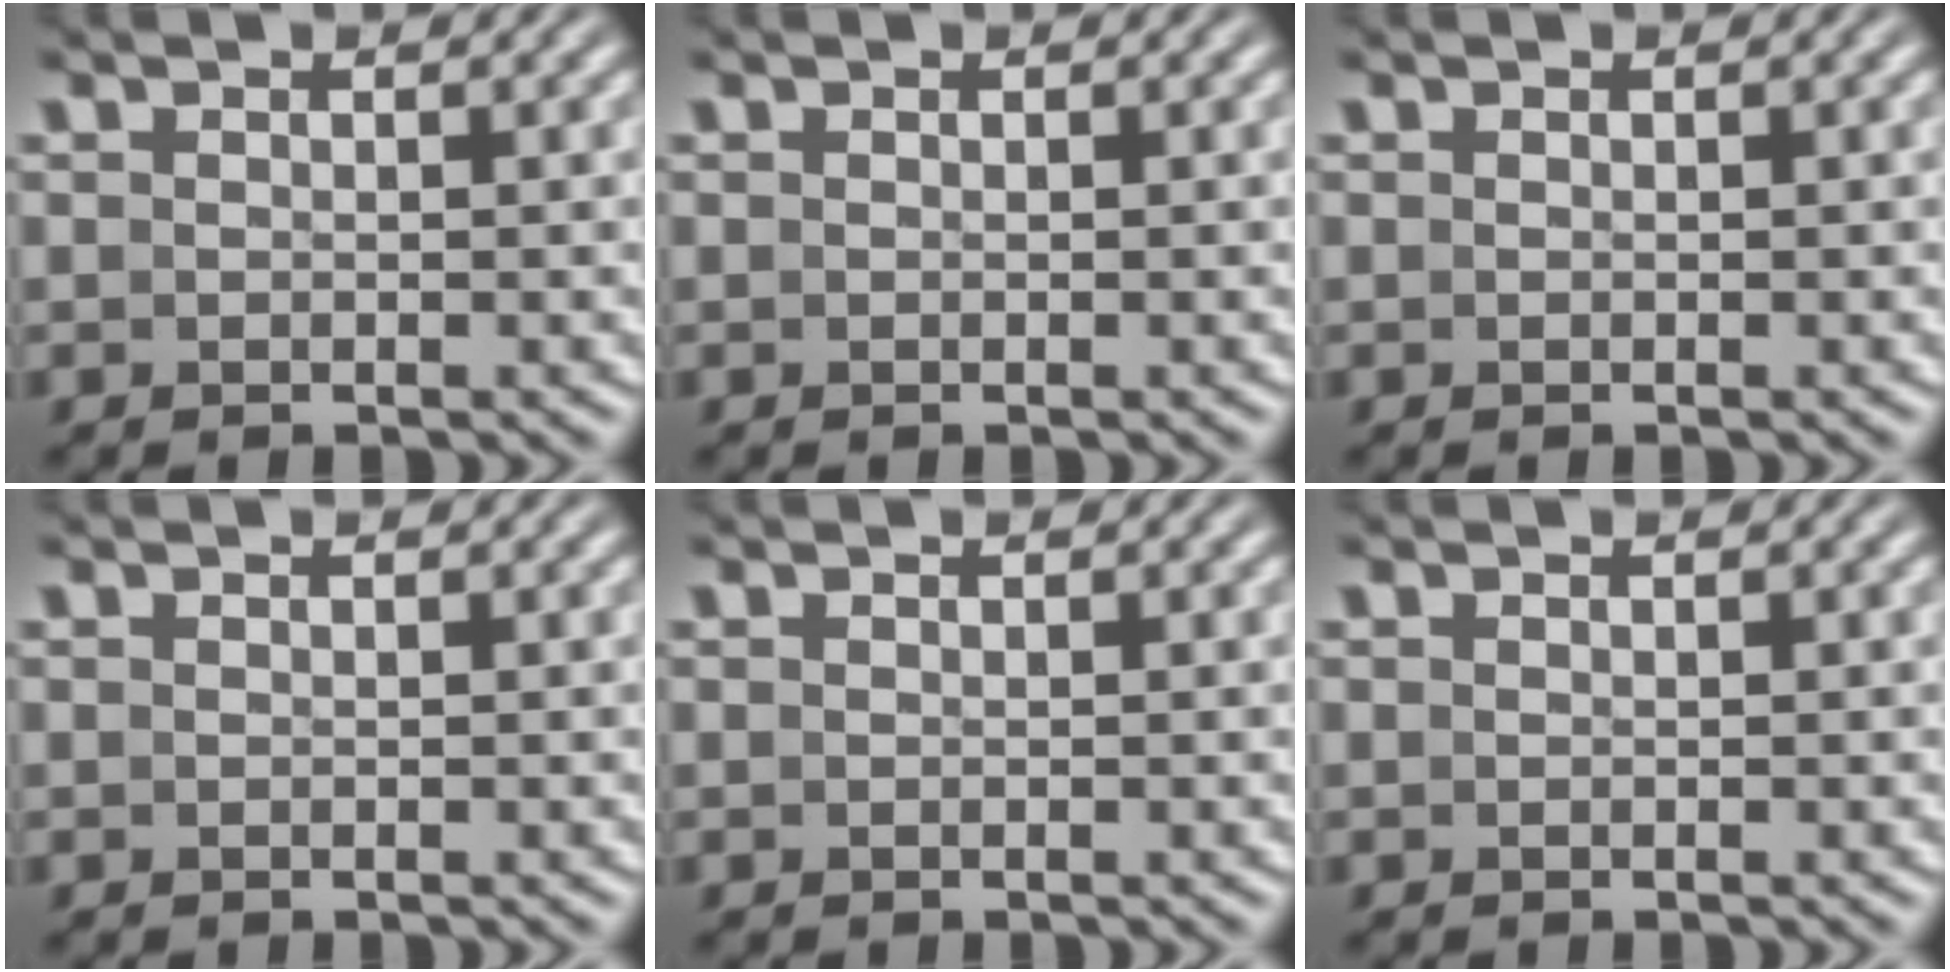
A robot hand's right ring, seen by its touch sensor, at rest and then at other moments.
{"total": 0.0}
{"total": 0.0}
{"total": 0.0}
{"total": 0.0}
{"total": 0.0}